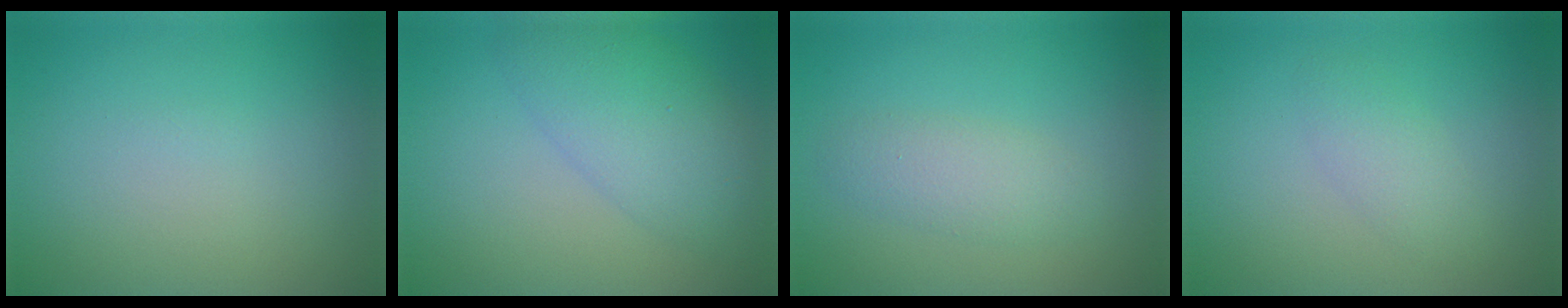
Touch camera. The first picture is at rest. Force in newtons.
{"total": 5.5, "press": 5.5, "slide": 0.1}
{"total": 2.5, "press": 2.5, "slide": 0.1}
{"total": 1.8, "press": 1.8, "slide": 0.0}